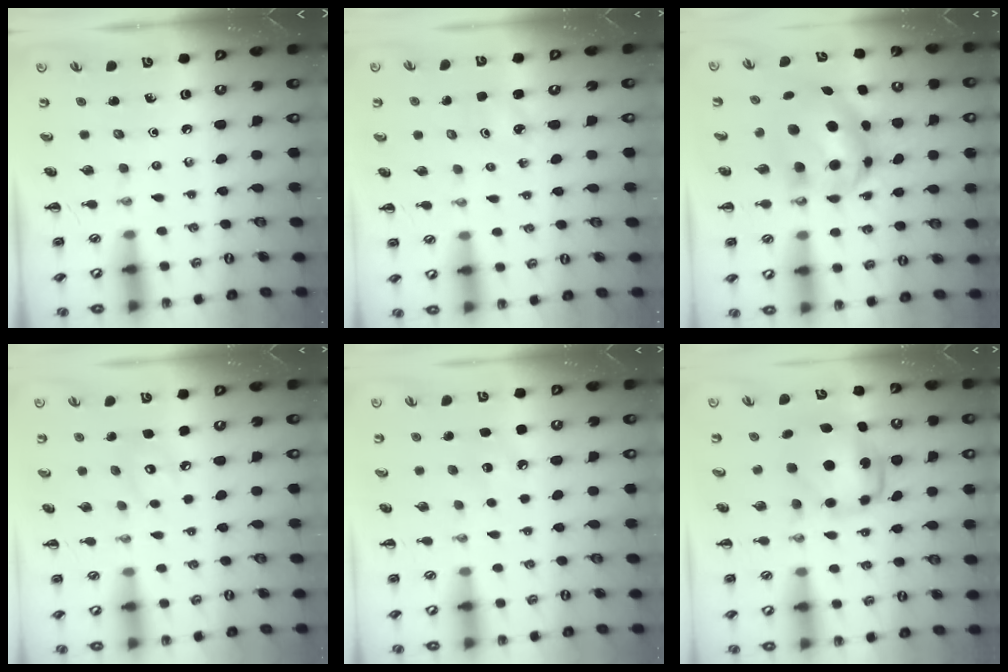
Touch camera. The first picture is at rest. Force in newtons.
{"total": 2.0, "press": 2.0, "slide": 0.5}
{"total": 7.5, "press": 7.3, "slide": 1.6}
{"total": 6.2, "press": 6.1, "slide": 1.1}
{"total": 6.0, "press": 5.8, "slide": 1.6}
{"total": 6.0, "press": 6.0, "slide": 0.8}